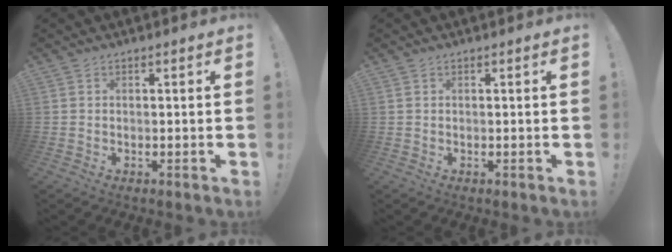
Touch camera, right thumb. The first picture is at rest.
{"total": 0.0}